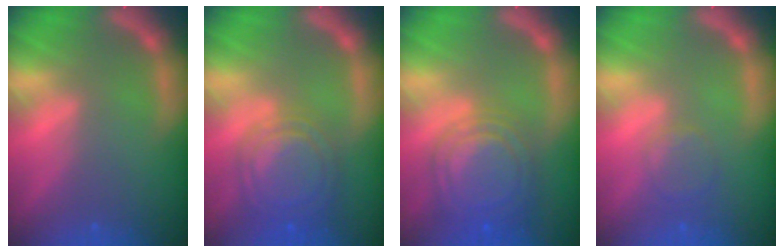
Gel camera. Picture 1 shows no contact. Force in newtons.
{"total": 8.0}
{"total": 9.5}
{"total": 2.4}